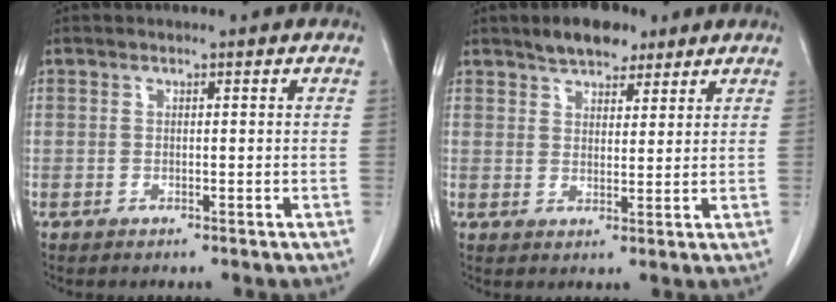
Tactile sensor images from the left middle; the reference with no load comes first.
{"total": 6.1, "force": [4.6, 2.6, 3.0], "torque": [-0.049, 0.011, 0.078]}